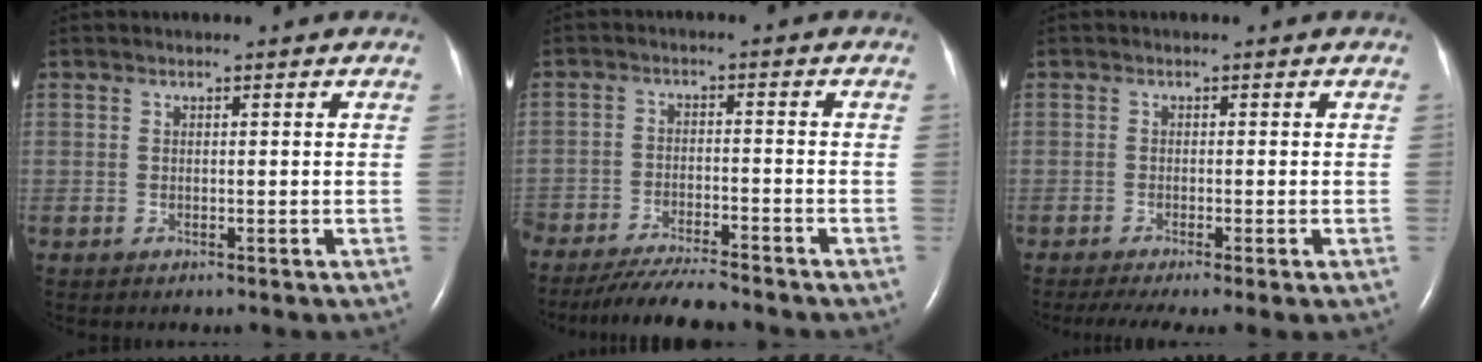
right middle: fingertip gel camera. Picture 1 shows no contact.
{"total": 9.6, "force": [-8.6, 0.6, 4.1], "torque": [-0.060, -0.024, -0.140]}
{"total": 6.7, "force": [-4.6, 0.6, 4.8], "torque": [-0.075, -0.019, -0.077]}